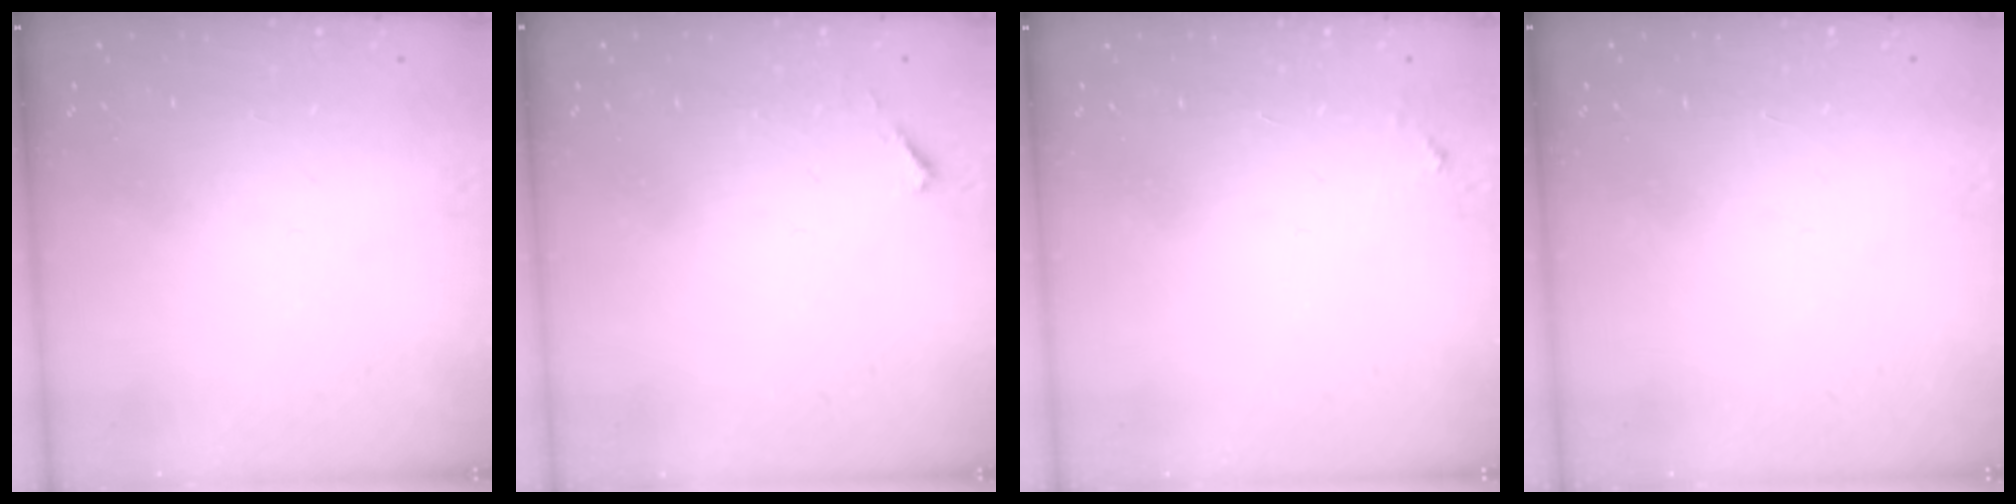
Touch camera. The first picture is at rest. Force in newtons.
{"total": 2.1, "press": 2.1, "slide": 0.2}
{"total": 2.8, "press": 2.8, "slide": 0.2}
{"total": 1.5, "press": 1.5, "slide": 0.1}